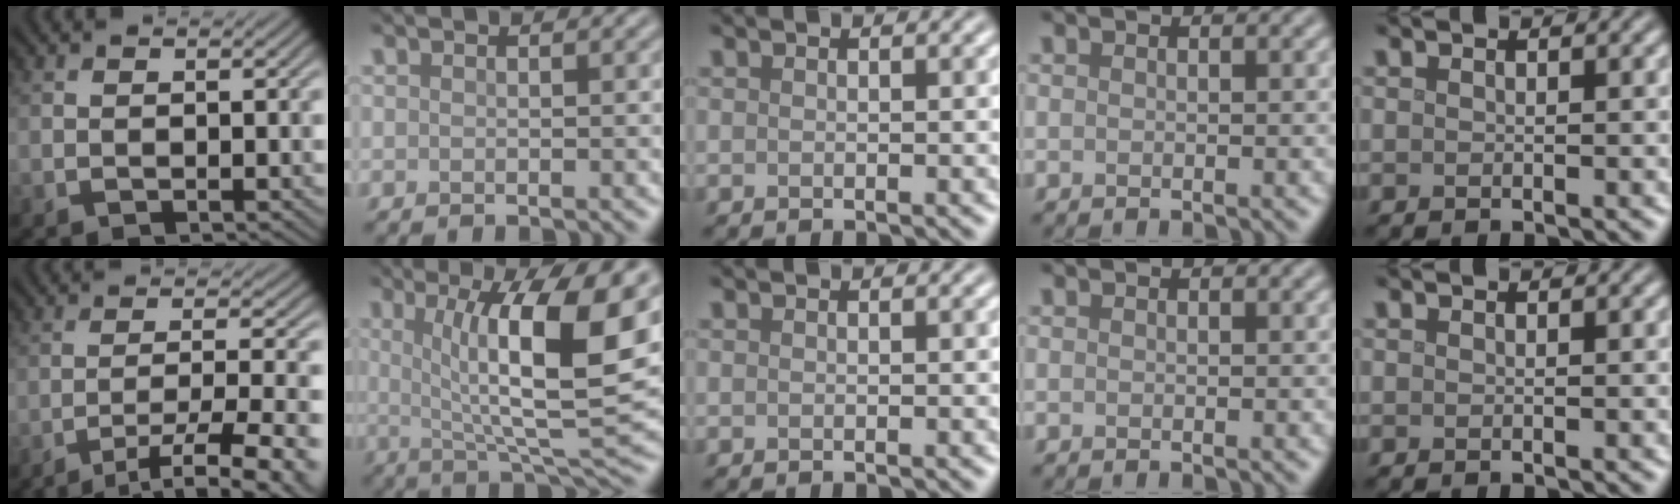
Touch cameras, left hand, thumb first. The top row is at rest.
{"thumb": {"total": 11.1, "force": [-7.7, 2.0, 7.9], "torque": [-0.124, 0.002, -0.094]}, "index": {"total": 12.2, "force": [2.5, 3.0, 11.6], "torque": [-0.171, -0.008, 0.044]}}